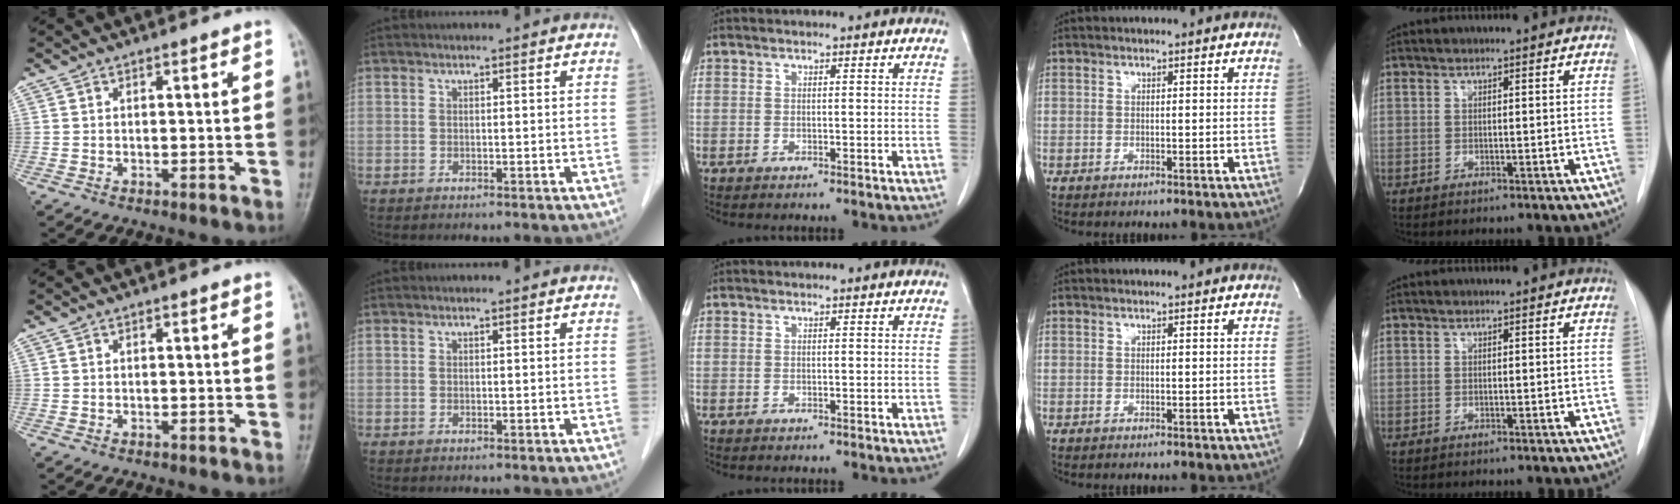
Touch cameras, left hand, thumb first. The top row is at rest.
{}